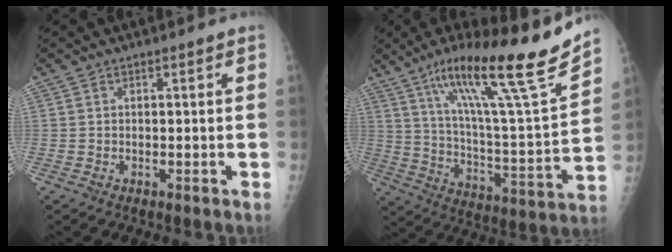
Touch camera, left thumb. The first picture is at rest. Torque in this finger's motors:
{"motor_torque": [1.06, -0.26, 1.42, -1.34, 0.45]}